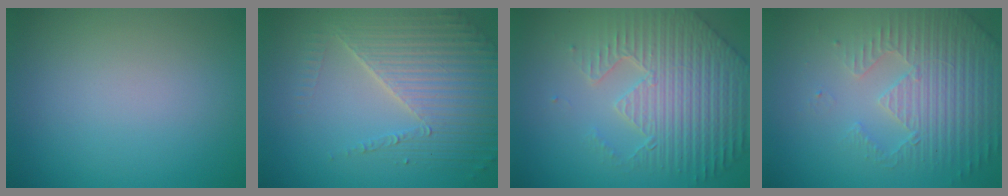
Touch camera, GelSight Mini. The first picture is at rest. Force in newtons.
{"total": 5.8, "press": 4.5, "slide": 3.7}
{"total": 7.4, "press": 5.6, "slide": 4.8}
{"total": 4.8, "press": 3.9, "slide": 2.8}